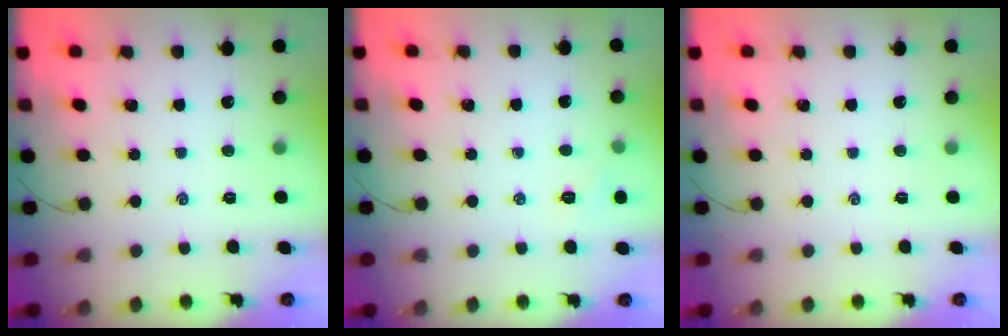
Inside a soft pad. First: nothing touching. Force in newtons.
{"total": 4.5, "press": 4.4, "slide": 1.0}
{"total": 0.0}